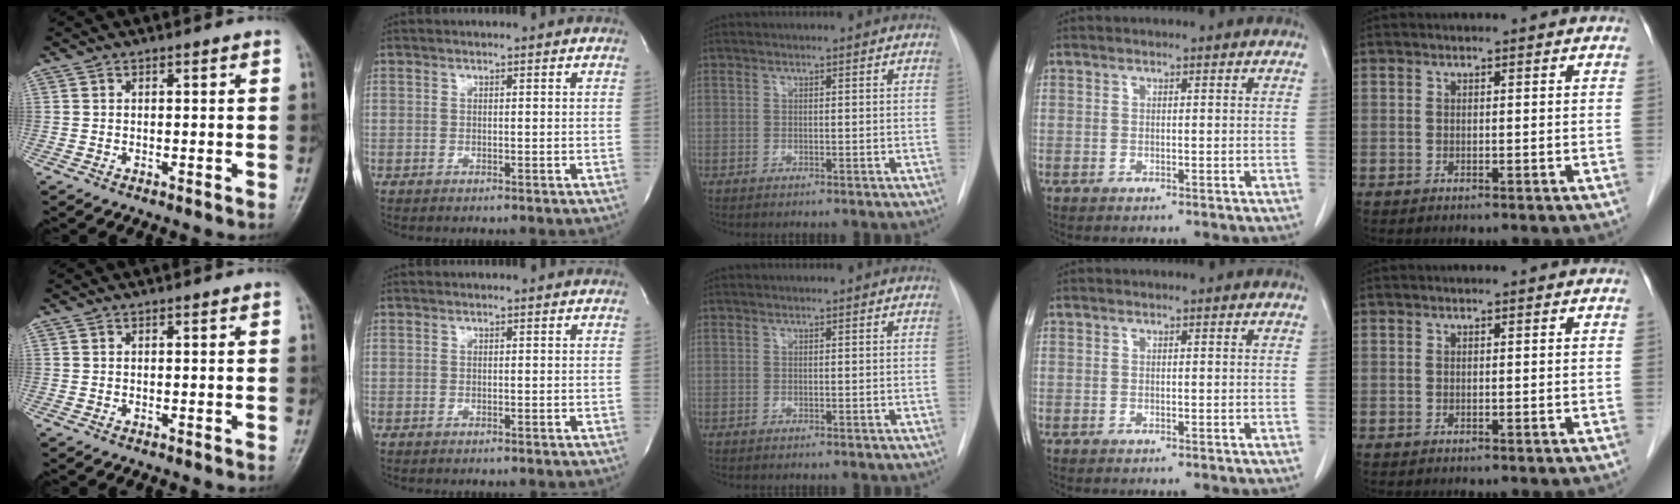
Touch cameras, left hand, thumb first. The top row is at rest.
{}